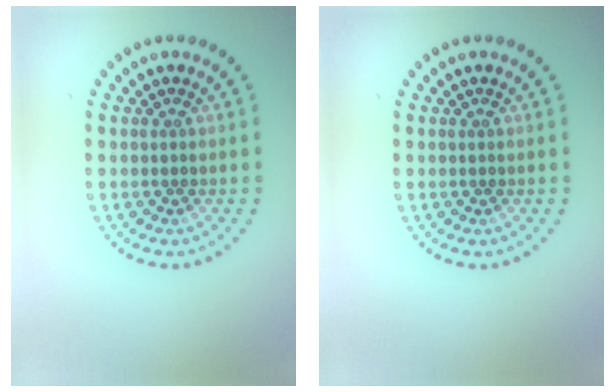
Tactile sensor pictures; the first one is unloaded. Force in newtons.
{"total": 0.0}